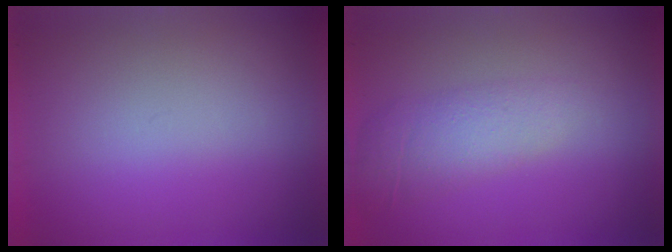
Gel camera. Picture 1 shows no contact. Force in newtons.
{"total": 2.0}